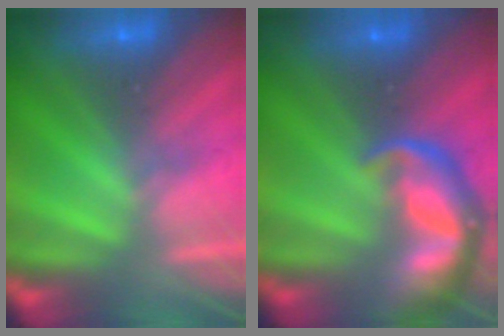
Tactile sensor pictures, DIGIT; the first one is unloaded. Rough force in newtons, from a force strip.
{"total": 8.9}